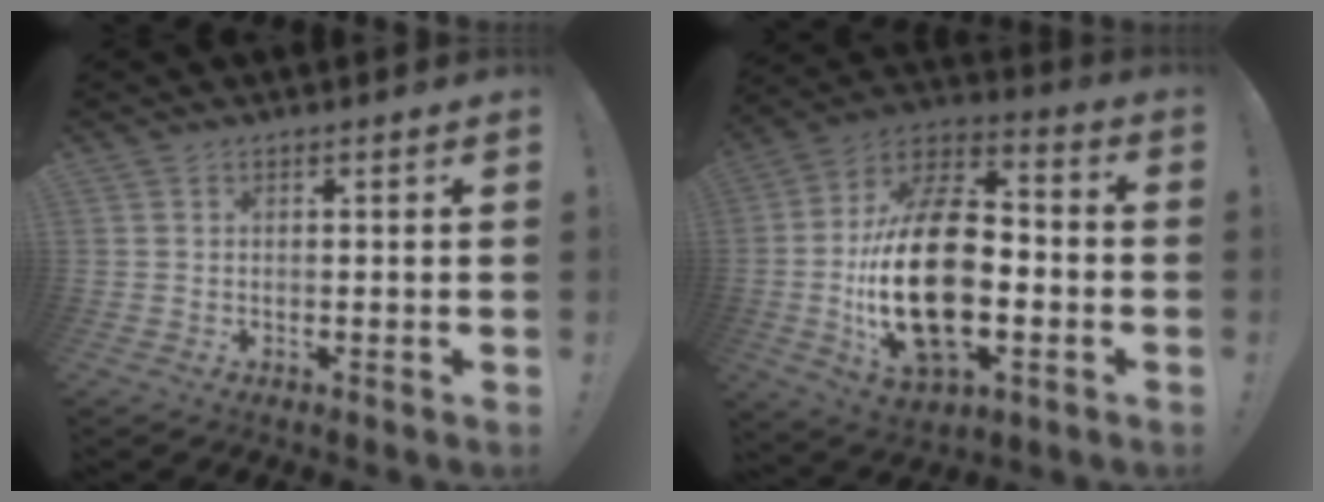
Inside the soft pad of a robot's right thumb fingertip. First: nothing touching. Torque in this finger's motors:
{"motor_torque": [0.69, 1.67, 2.66, -0.11, 0.87]}